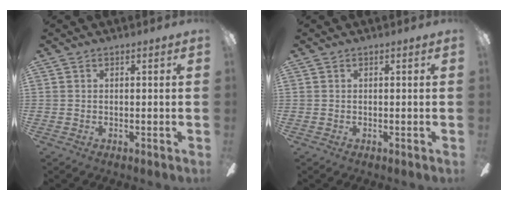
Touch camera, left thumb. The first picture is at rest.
{"total": 0.0}